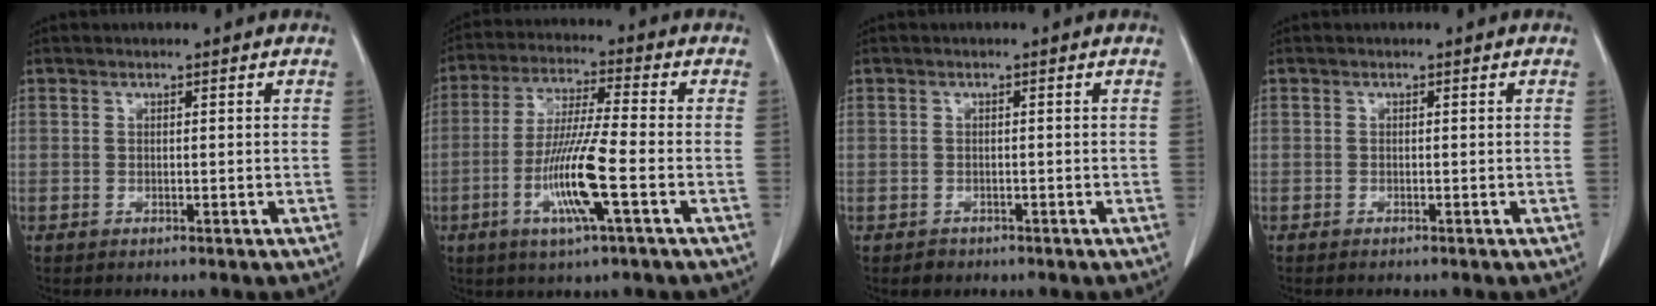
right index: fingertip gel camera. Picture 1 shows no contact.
{"total": 10.8, "force": [-3.6, -0.2, 10.2], "torque": [-0.202, -0.011, -0.073]}
{"total": 1.2, "force": [-0.9, 0.9, 0.0], "torque": [-0.005, 0.001, -0.013]}
{"total": 0.7, "force": [-0.6, 0.1, 0.2], "torque": [-0.010, -0.002, -0.009]}